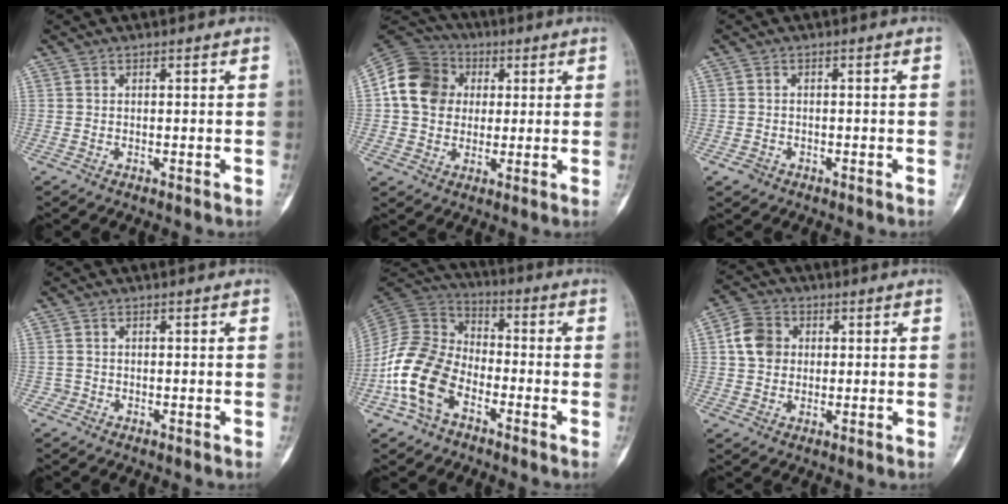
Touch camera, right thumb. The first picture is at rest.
{"total": 13.1, "force": [1.8, 11.4, 6.2], "torque": [-0.099, 0.017, 0.024]}
{"total": 1.6, "force": [-0.9, 1.3, 0.3], "torque": [-0.008, 0.006, -0.013]}
{"total": 0.8, "force": [-0.3, 0.7, -0.3], "torque": [0.008, 0.006, -0.007]}
{"total": 14.7, "force": [-6.2, 9.8, 9.0], "torque": [-0.177, 0.050, -0.128]}
{"total": 6.9, "force": [1.2, 5.9, 3.5], "torque": [-0.052, 0.010, 0.016]}